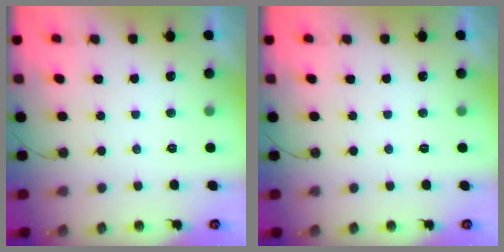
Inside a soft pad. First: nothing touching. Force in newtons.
{"total": 0.0}